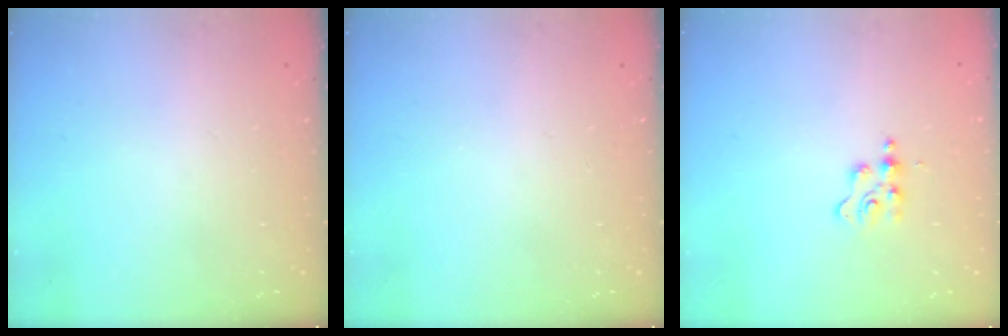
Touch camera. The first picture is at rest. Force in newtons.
{"total": 0.0}
{"total": 2.4, "press": 2.4, "slide": 0.3}